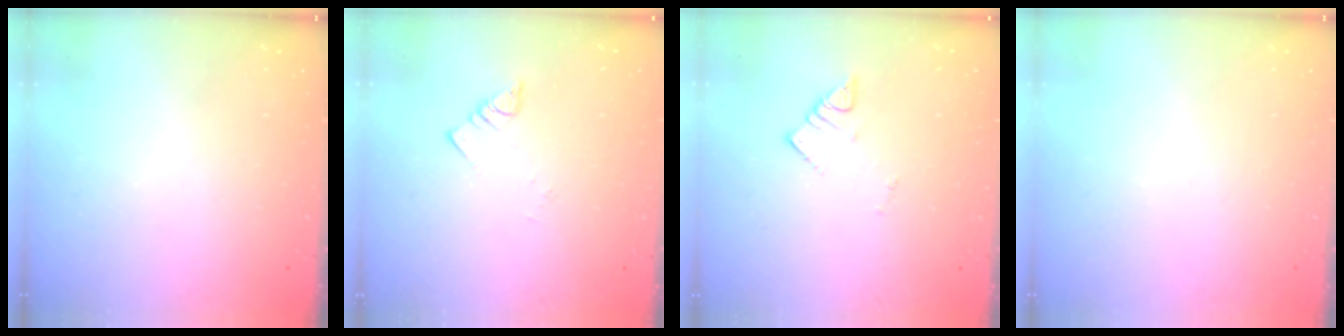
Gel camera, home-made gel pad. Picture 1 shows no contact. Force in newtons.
{"total": 1.9, "press": 1.9, "slide": 0.1}
{"total": 2.6, "press": 2.6, "slide": 0.1}
{"total": 0.0}